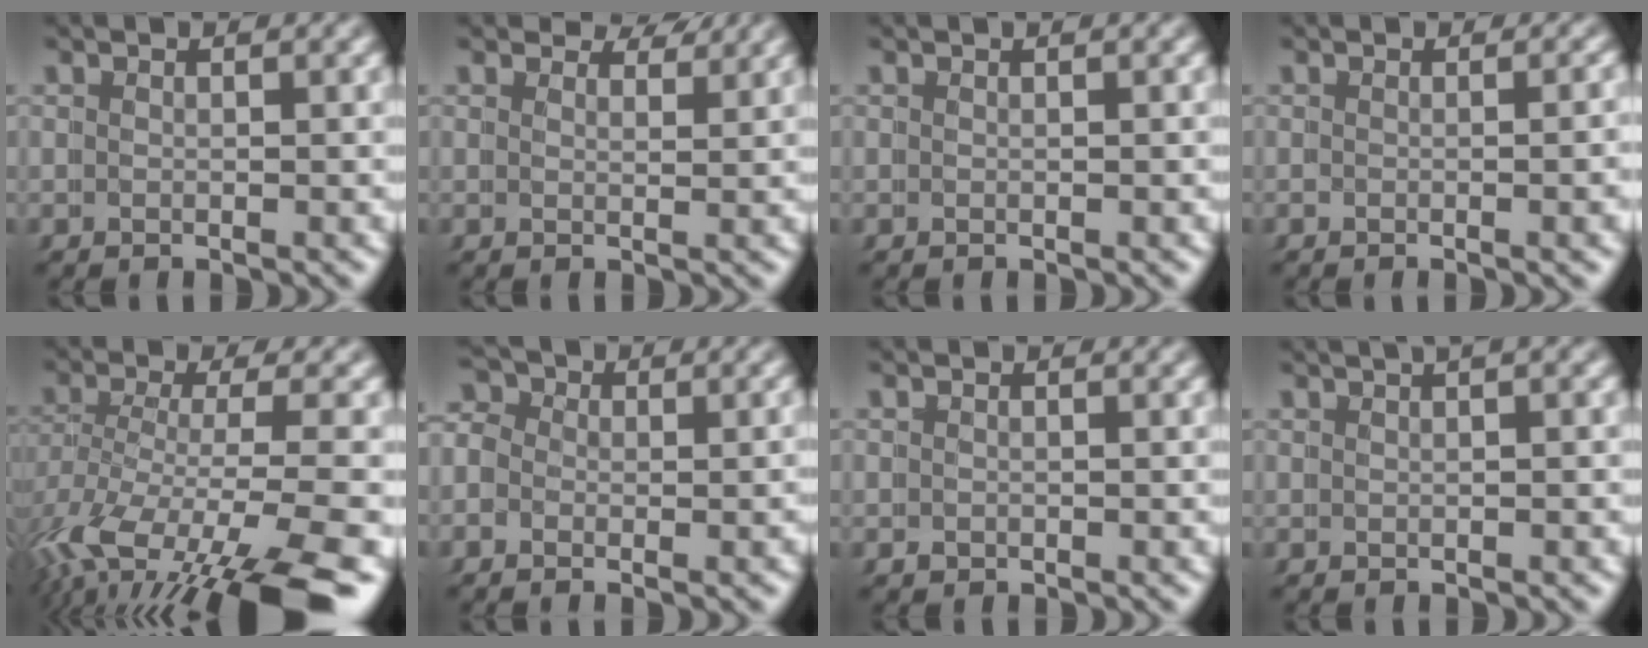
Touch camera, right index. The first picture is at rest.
{"total": 2.3, "force": [2.2, 0.1, 0.4], "torque": [-0.003, -0.005, 0.033]}
{"total": 0.0}
{"total": 1.7, "force": [-0.4, -0.2, 1.6], "torque": [-0.008, 0.006, -0.010]}
{"total": 8.8, "force": [-3.0, 3.5, 7.4], "torque": [-0.148, -0.040, -0.030]}
{"total": 4.5, "force": [0.8, 4.0, 1.8], "torque": [-0.027, 0.021, -0.015]}
{"total": 0.5, "force": [-0.3, 0.5, 0.0], "torque": [-0.008, -0.006, -0.002]}
{"total": 1.8, "force": [0.8, 0.5, 1.5], "torque": [-0.010, 0.013, 0.009]}